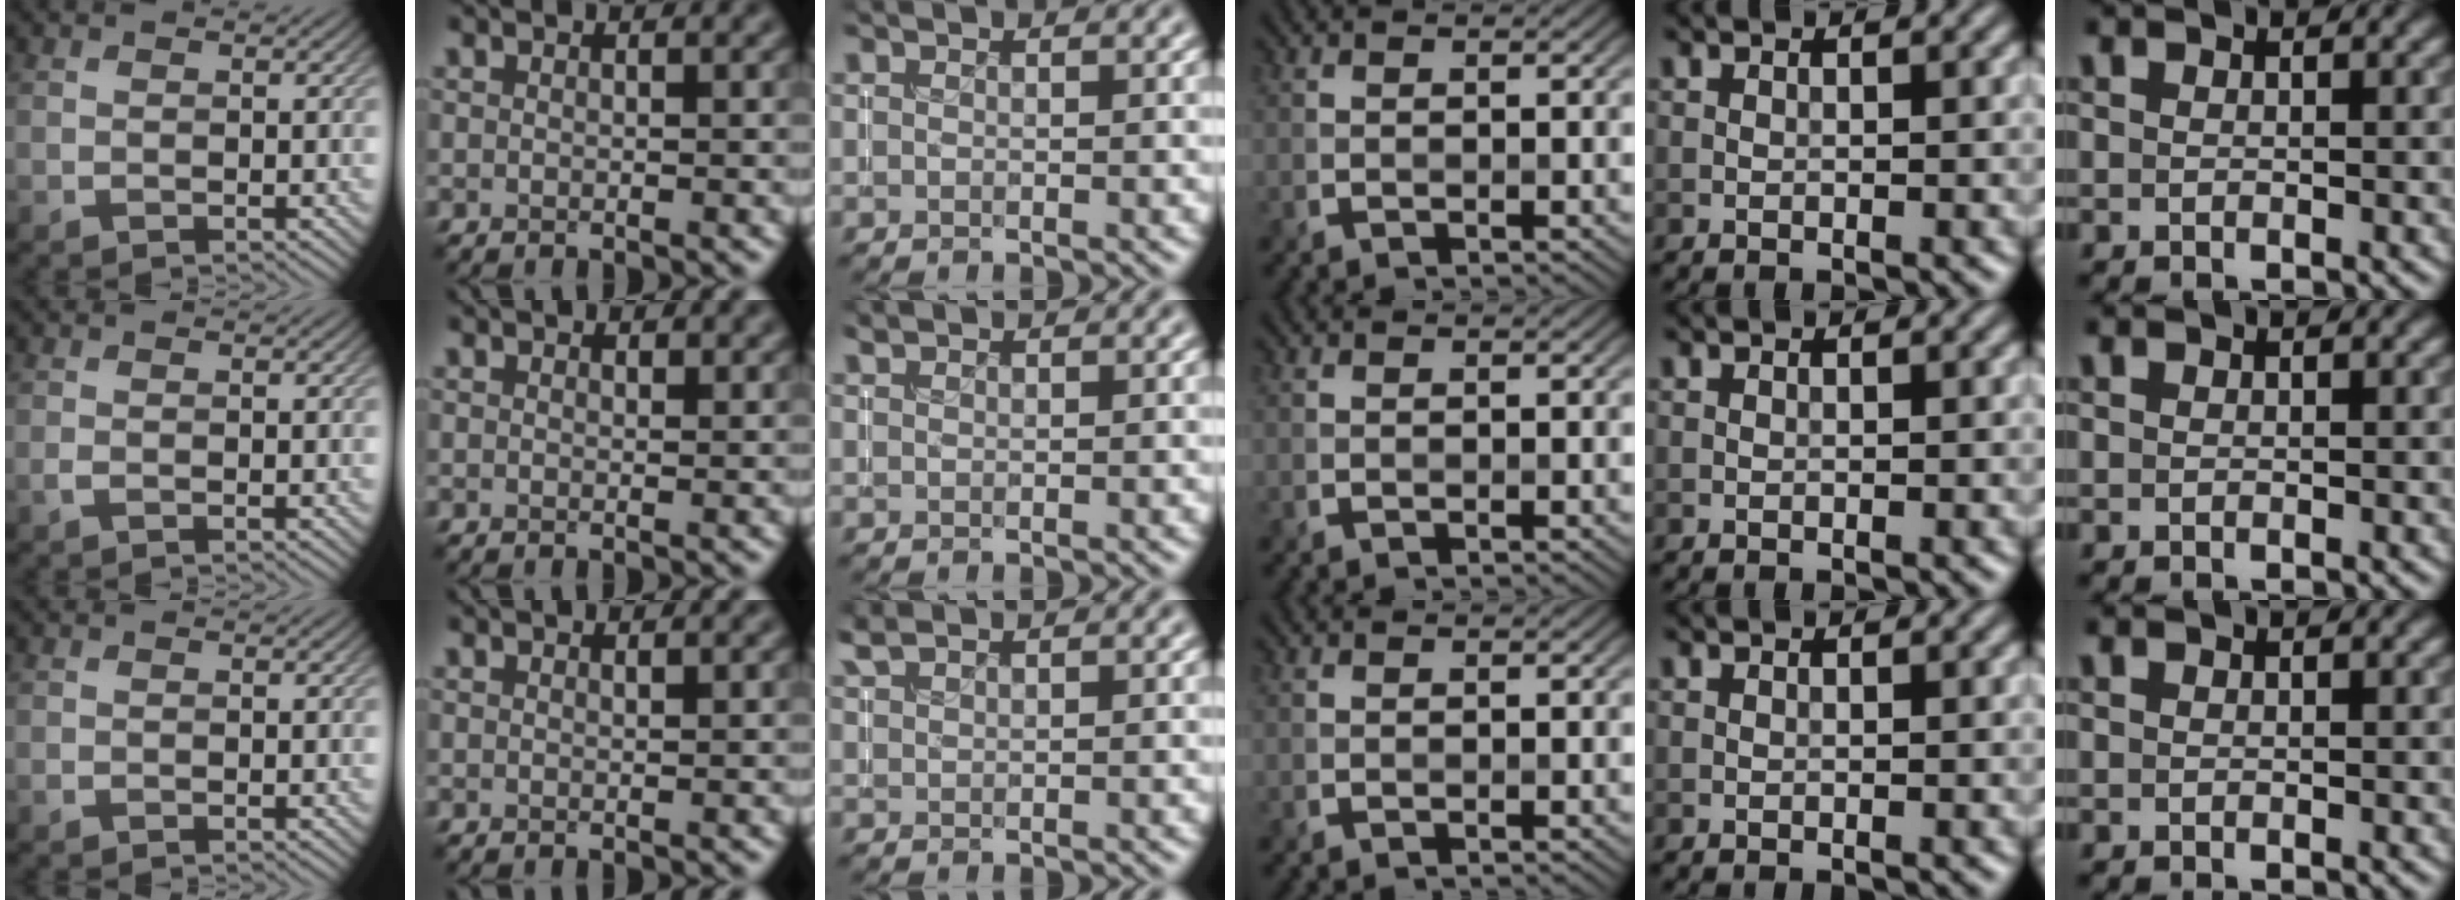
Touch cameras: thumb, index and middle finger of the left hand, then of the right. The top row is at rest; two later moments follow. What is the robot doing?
{"motion": "insert", "object": "coin"}